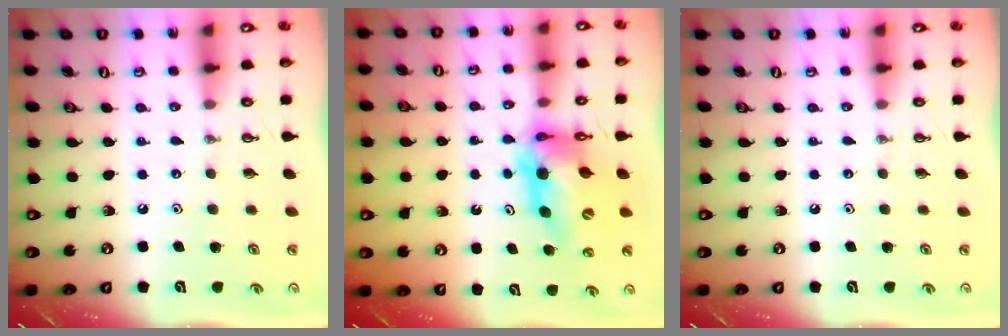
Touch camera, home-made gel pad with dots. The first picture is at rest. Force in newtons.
{"total": 12.9, "press": 12.8, "slide": 1.3}
{"total": 0.0}